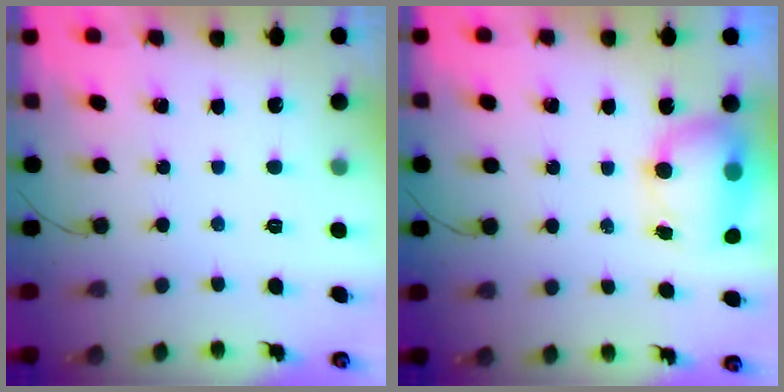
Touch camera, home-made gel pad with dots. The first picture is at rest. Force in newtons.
{"total": 7.5, "press": 7.2, "slide": 1.9}